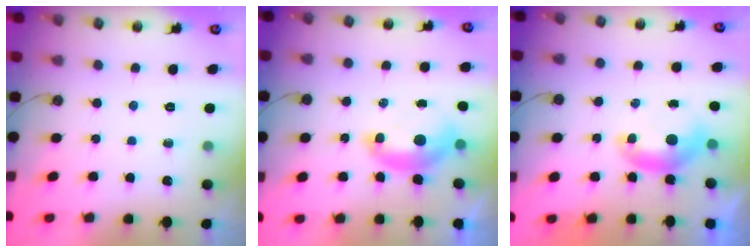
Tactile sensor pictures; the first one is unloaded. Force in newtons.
{"total": 2.2, "press": 2.1, "slide": 0.7}
{"total": 0.0}